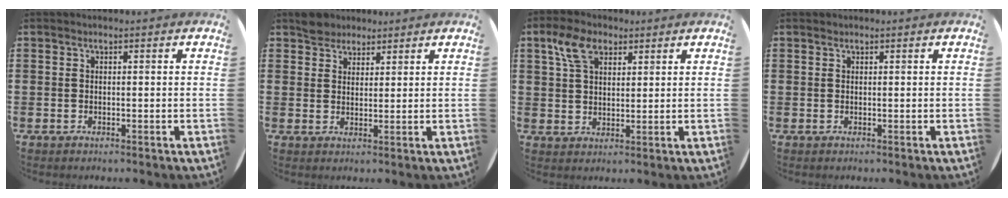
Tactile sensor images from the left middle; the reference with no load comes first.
{"total": 3.1, "force": [2.8, 1.3, -0.2], "torque": [0.002, 0.003, 0.054]}
{"total": 5.7, "force": [3.4, 3.2, 3.3], "torque": [-0.069, 0.009, 0.061]}
{"total": 0.0}